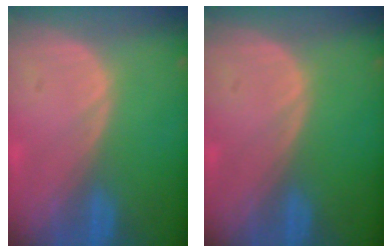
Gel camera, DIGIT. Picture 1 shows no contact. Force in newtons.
{"total": 0.0}